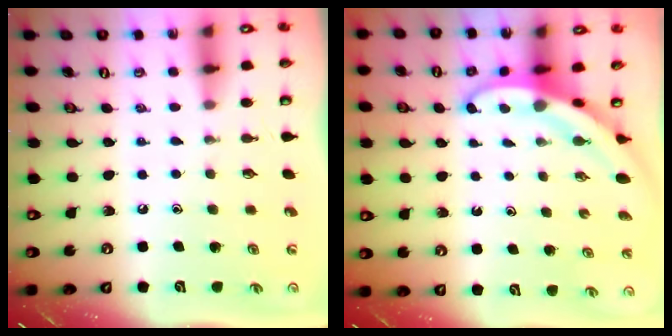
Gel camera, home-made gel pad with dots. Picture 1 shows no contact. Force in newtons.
{"total": 4.3, "press": 4.3, "slide": 0.3}